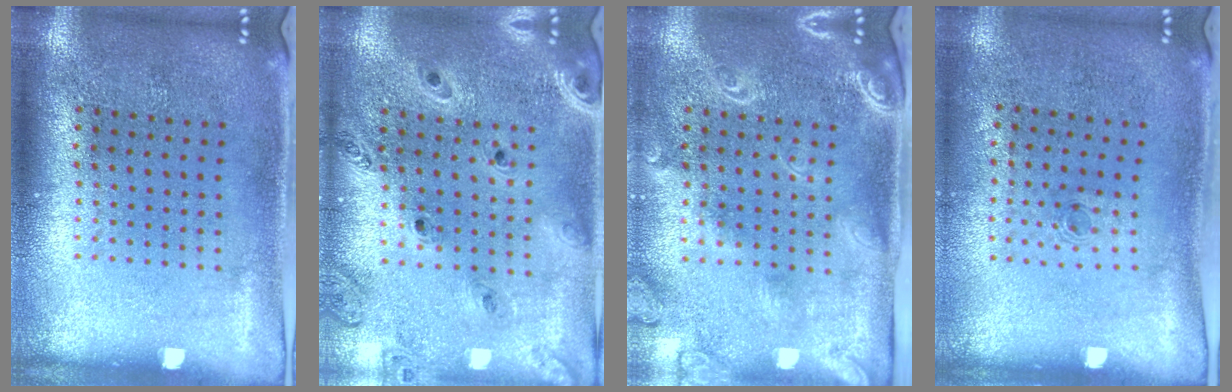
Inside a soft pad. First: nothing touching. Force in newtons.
{"total": 1.3, "press": 1.3, "slide": 0.2}
{"total": 2.4, "press": 1.9, "slide": 1.4}
{"total": 0.6, "press": 0.3, "slide": 0.5}